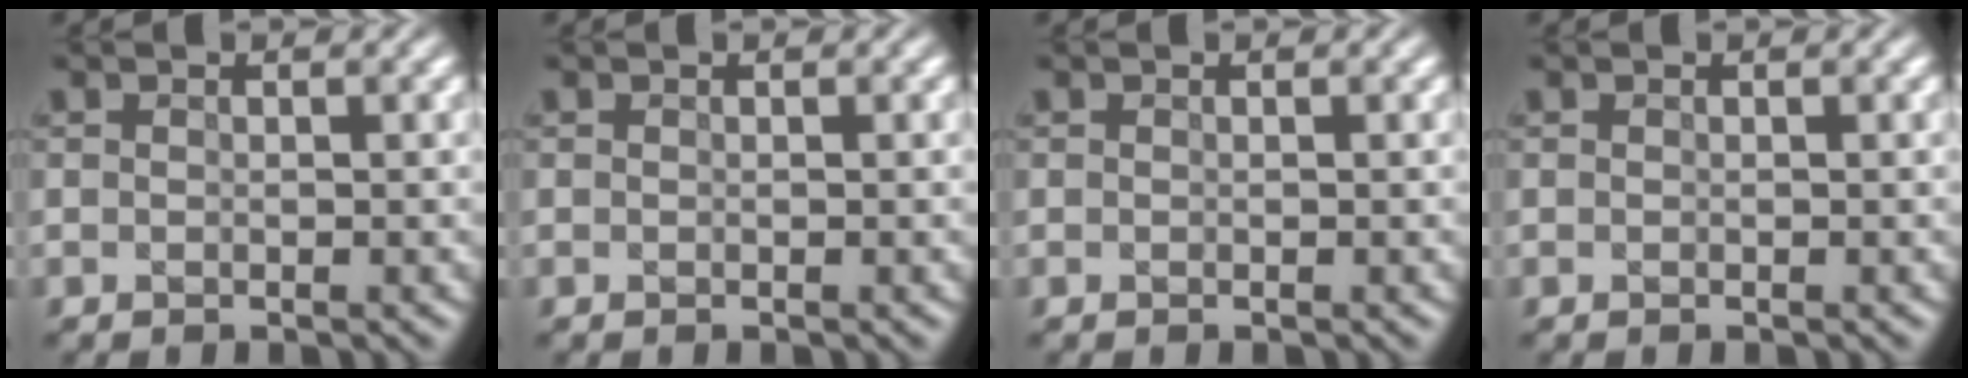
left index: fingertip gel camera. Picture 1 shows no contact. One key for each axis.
{"total": 0.0}
{"total": 0.0}
{"total": 0.0}